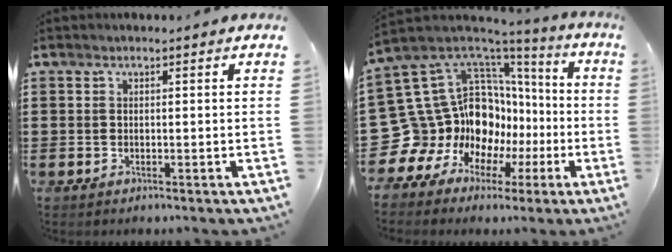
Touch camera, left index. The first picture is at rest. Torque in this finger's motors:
{"motor_torque": [1.15, 0.93, 0.29, 0.02]}